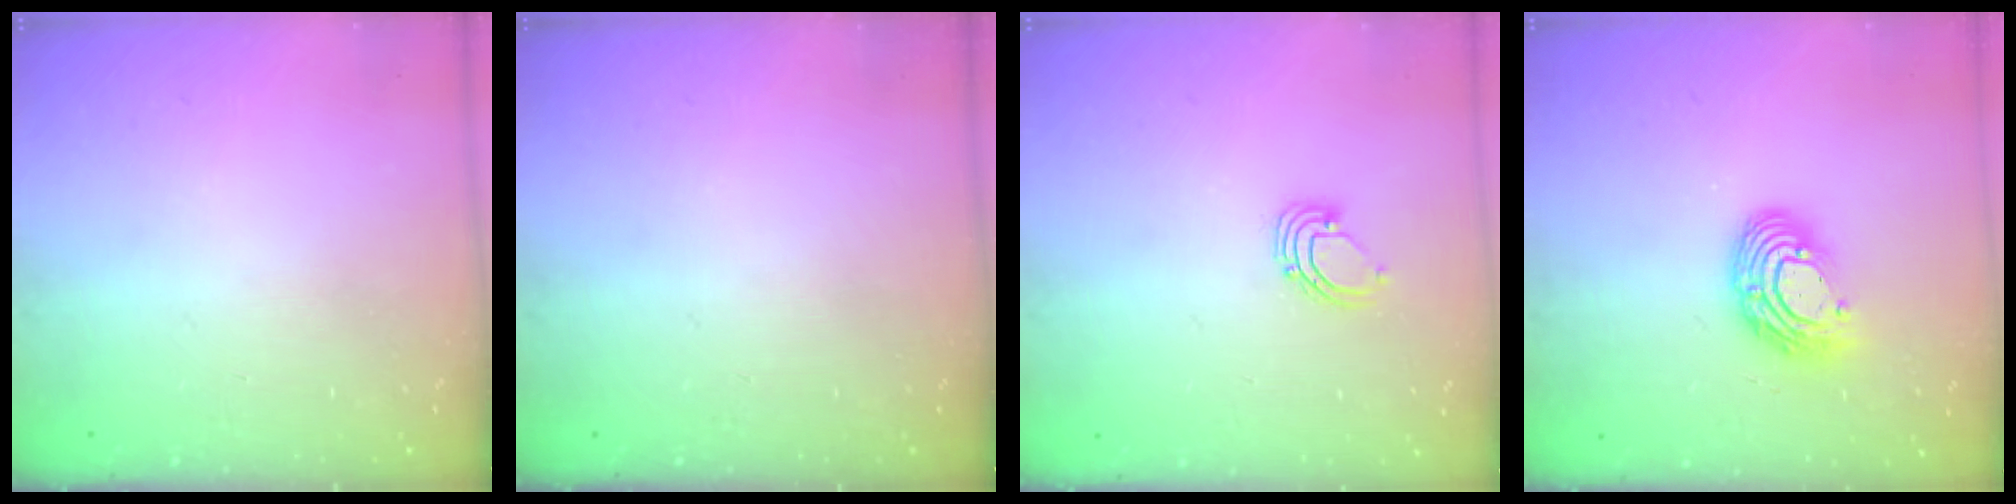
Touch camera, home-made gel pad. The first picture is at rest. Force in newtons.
{"total": 0.0}
{"total": 2.6, "press": 2.6, "slide": 0.2}
{"total": 11.3, "press": 11.2, "slide": 1.1}